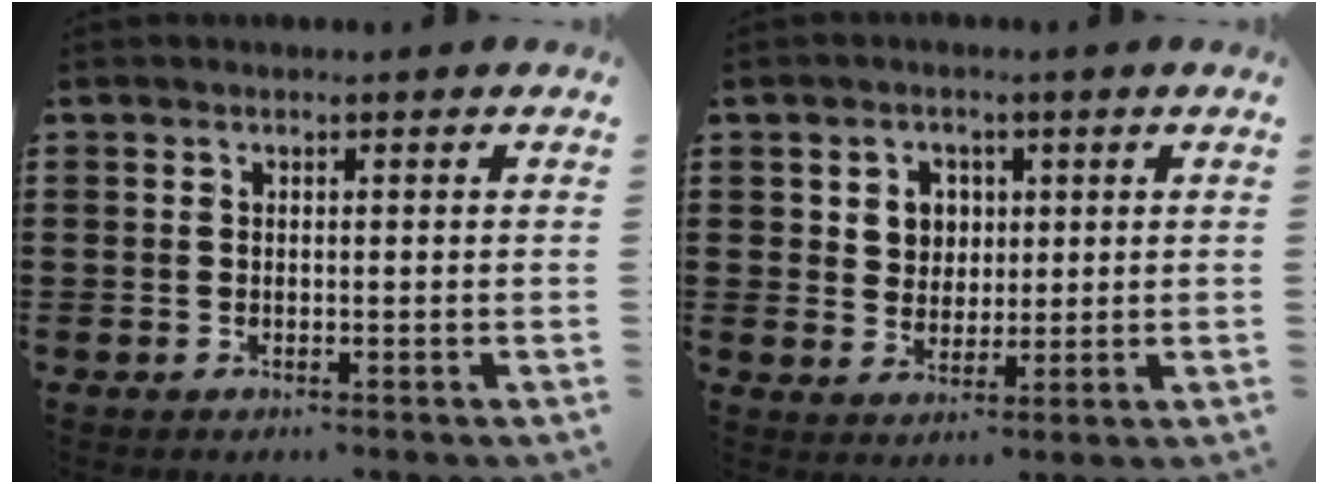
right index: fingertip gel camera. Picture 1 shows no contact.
{"total": 4.1, "force": [1.2, 3.7, 1.2], "torque": [-0.032, 0.009, 0.018]}